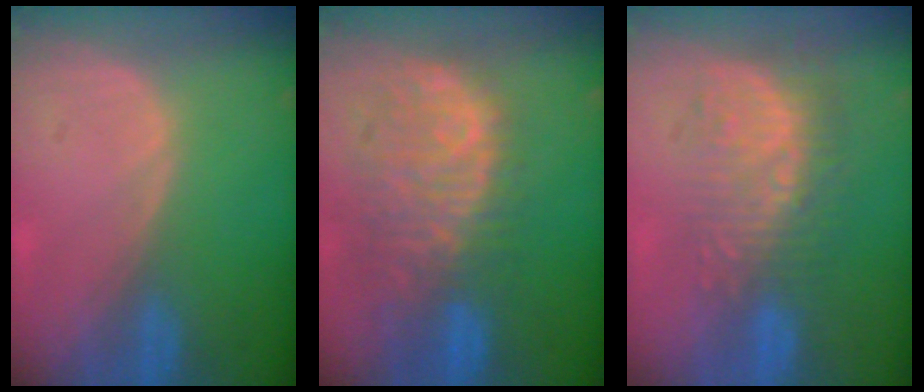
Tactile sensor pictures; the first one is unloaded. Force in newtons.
{"total": 11.4, "press": 9.8, "slide": 5.9}
{"total": 9.5, "press": 8.5, "slide": 4.3}